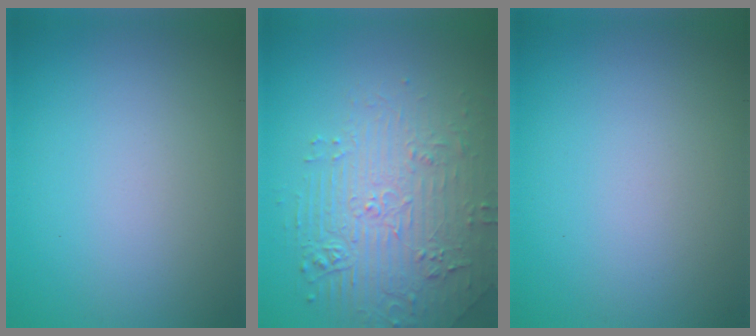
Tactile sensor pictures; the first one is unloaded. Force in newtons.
{"total": 4.5, "press": 4.1, "slide": 1.8}
{"total": 0.0}